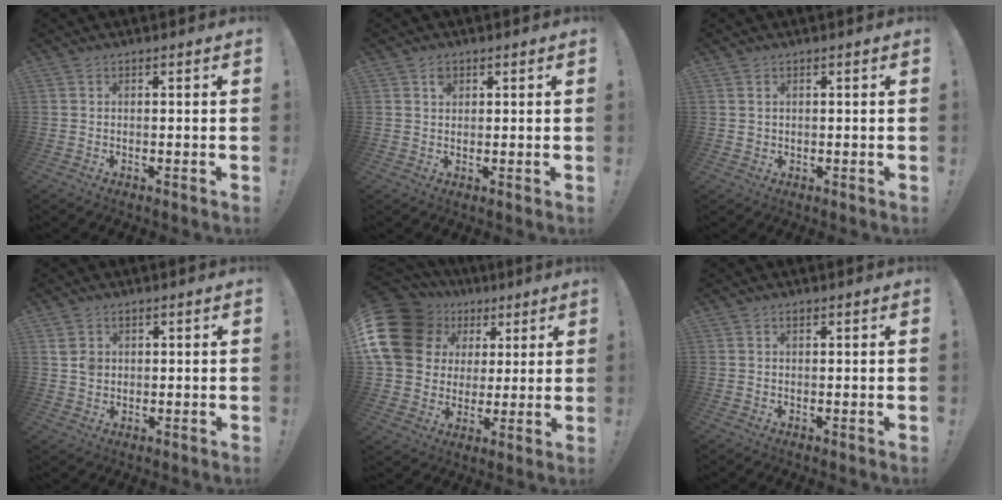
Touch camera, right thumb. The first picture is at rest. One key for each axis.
{"total": 2.0, "fx": 0.9, "fy": 1.6, "fz": 0.8, "tx": -0.002, "ty": -0.004, "tz": 0.014}
{"total": 1.3, "fx": 0.5, "fy": 1.1, "fz": 0.3, "tx": -0.004, "ty": 0.002, "tz": 0.010}
{"total": 3.0, "fx": 1.2, "fy": 2.3, "fz": 1.5, "tx": -0.021, "ty": -0.002, "tz": 0.023}
{"total": 20.7, "fx": 8.3, "fy": 15.9, "fz": 10.3, "tx": -0.173, "ty": -0.037, "tz": 0.185}
{"total": 0.7, "fx": 0.5, "fy": 0.4, "fz": 0.3, "tx": -0.002, "ty": 0.000, "tz": 0.009}